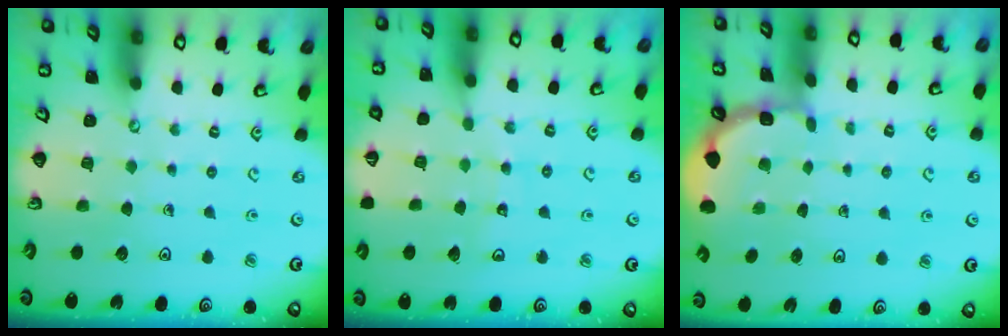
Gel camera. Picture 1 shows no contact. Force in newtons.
{"total": 6.9, "press": 6.9, "slide": 0.9}
{"total": 2.1, "press": 2.1, "slide": 0.1}